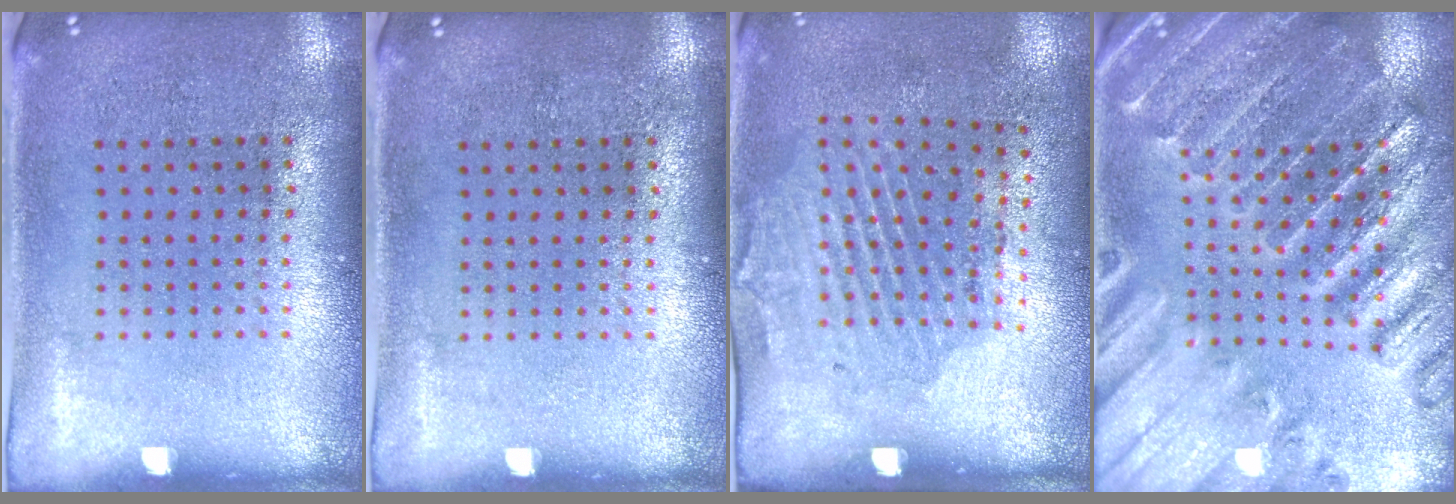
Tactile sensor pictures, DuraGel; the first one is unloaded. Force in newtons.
{"total": 0.0}
{"total": 1.9, "press": 1.2, "slide": 1.5}
{"total": 2.7, "press": 2.7, "slide": 0.4}